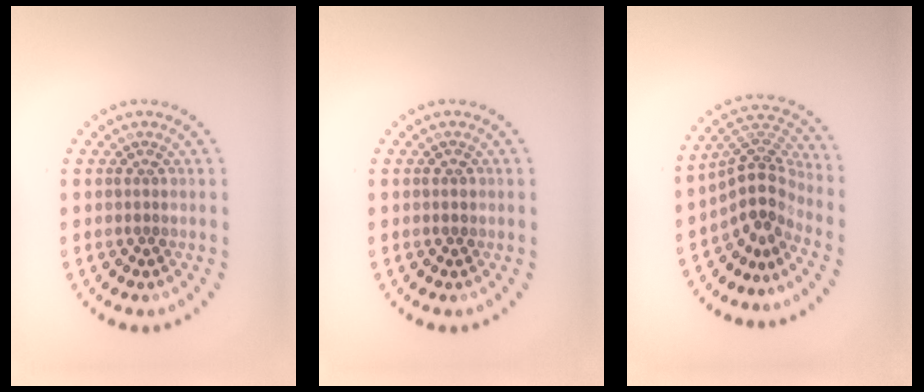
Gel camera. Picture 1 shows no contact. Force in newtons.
{"total": 0.8, "press": 0.8, "slide": 0.1}
{"total": 4.0, "press": 2.7, "slide": 2.9}